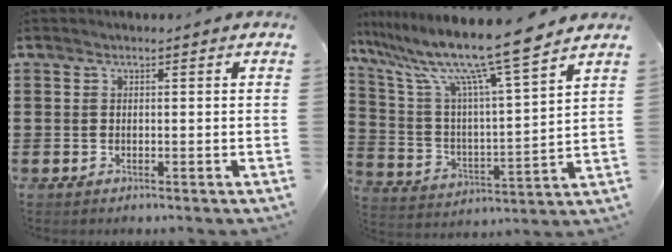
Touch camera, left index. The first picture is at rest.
{"total": 11.7, "force": [9.7, -0.2, 6.7], "torque": [-0.170, -0.065, 0.156]}